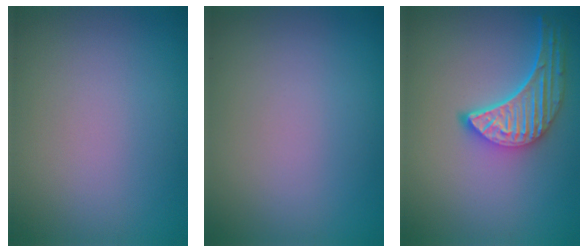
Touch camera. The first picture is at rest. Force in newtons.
{"total": 0.0}
{"total": 5.4, "press": 4.3, "slide": 3.3}